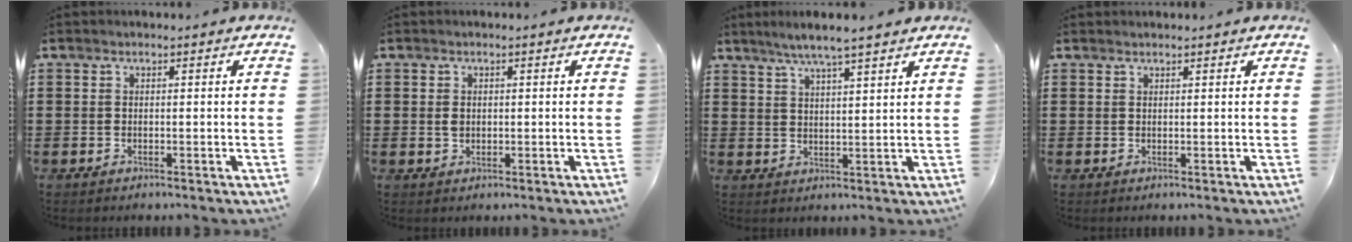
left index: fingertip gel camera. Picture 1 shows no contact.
{"total": 1.3, "force": [0.2, 0.9, 0.9], "torque": [-0.021, 0.005, 0.004]}
{"total": 4.8, "force": [4.1, -0.2, 2.5], "torque": [-0.060, -0.010, 0.072]}
{"total": 0.6, "force": [0.6, 0.0, 0.1], "torque": [-0.003, 0.000, 0.013]}